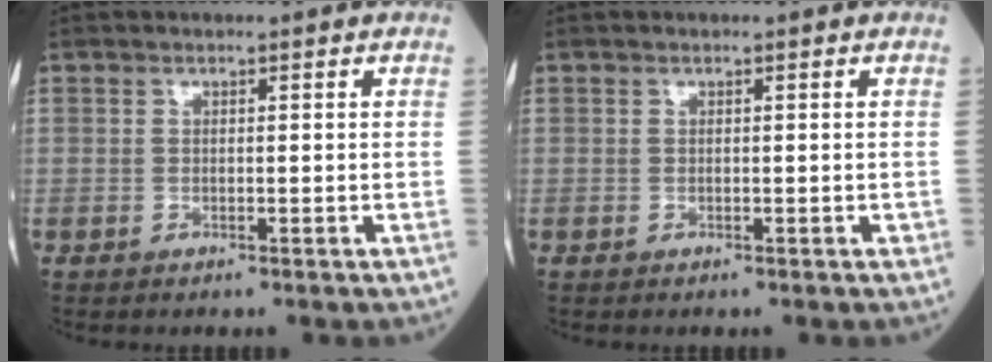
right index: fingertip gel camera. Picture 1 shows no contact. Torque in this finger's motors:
{"motor_torque": [0.14, -0.14, 0.05, 0.02]}